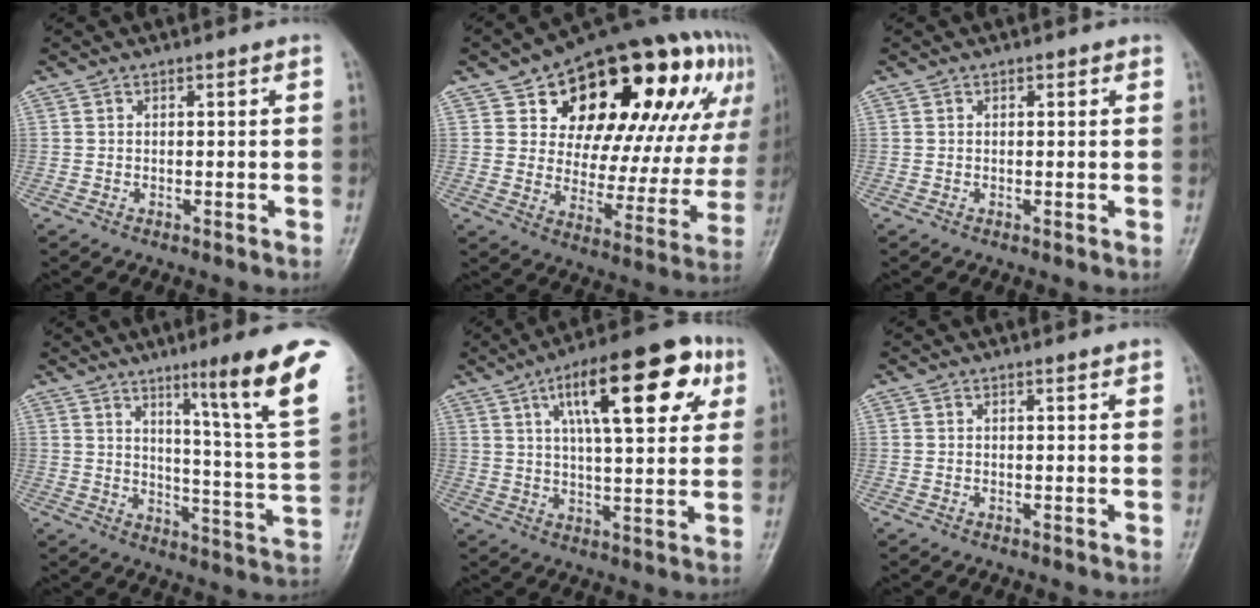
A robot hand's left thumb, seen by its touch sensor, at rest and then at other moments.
{"total": 30.3, "force": [13.3, 15.4, 22.4], "torque": [-0.272, 0.018, 0.202]}
{"total": 0.8, "force": [0.4, 0.6, 0.4], "torque": [0.003, -0.001, 0.002]}
{"total": 18.2, "force": [10.4, 0.0, 15.0], "torque": [-0.186, -0.065, 0.145]}
{"total": 19.6, "force": [8.0, 7.0, 16.5], "torque": [-0.213, 0.001, 0.115]}
{"total": 1.3, "force": [1.1, 0.4, 0.6], "torque": [-0.003, -0.002, 0.013]}